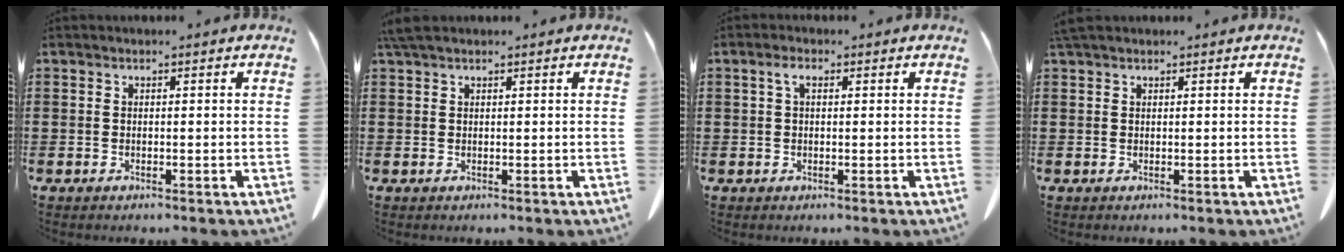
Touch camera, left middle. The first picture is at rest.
{"total": 2.1, "force": [1.5, 0.7, 1.4], "torque": [-0.032, 0.002, 0.028]}
{"total": 2.3, "force": [0.8, 1.0, 1.9], "torque": [-0.043, 0.007, 0.012]}
{"total": 1.0, "force": [0.9, 0.3, 0.4], "torque": [-0.013, -0.001, 0.018]}